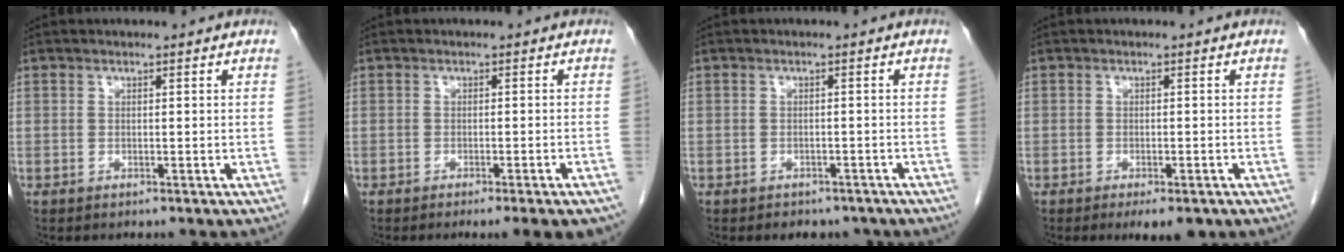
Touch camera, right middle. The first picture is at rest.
{"total": 7.0, "force": [-5.5, 0.3, 4.3], "torque": [-0.038, -0.012, -0.072]}
{"total": 4.0, "force": [-3.3, 2.1, 0.7], "torque": [-0.002, 0.006, -0.040]}
{"total": 4.1, "force": [-2.6, 1.4, 2.8], "torque": [-0.030, -0.004, -0.032]}